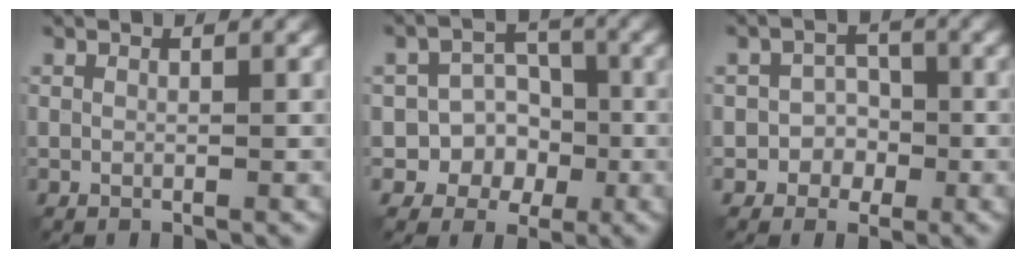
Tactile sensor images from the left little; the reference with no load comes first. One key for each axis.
{"total": 5.7, "fx": -2.1, "fy": 5.1, "fz": 1.5, "tx": 0.007, "ty": 0.010, "tz": -0.056}
{"total": 2.8, "fx": -1.0, "fy": 2.5, "fz": 0.7, "tx": 0.013, "ty": 0.009, "tz": -0.032}